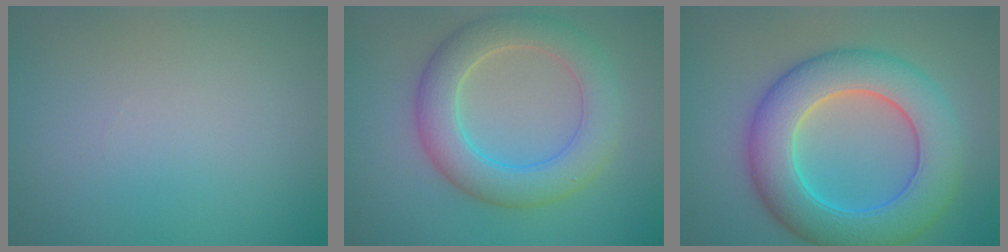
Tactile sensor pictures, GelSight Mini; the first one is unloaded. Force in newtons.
{"total": 6.2, "press": 6.2, "slide": 0.3}
{"total": 9.5, "press": 9.5, "slide": 0.4}